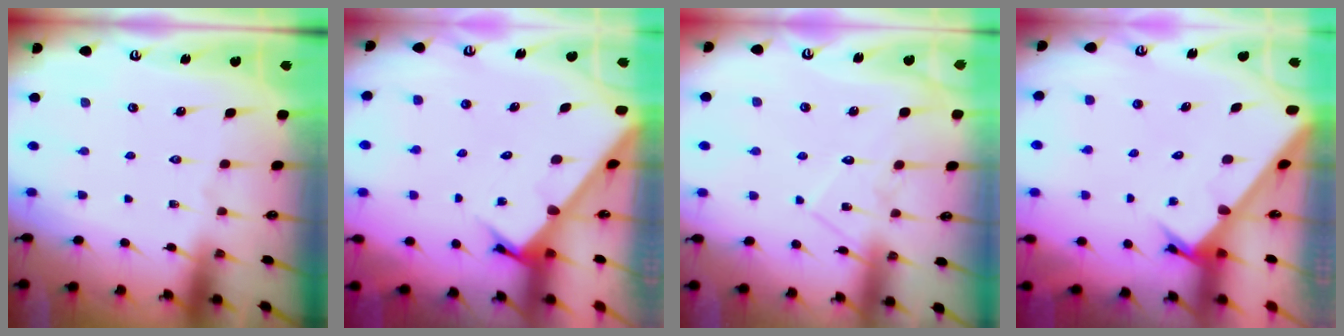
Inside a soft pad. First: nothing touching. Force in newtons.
{"total": 2.9, "press": 2.9, "slide": 0.2}
{"total": 9.1, "press": 9.1, "slide": 0.6}
{"total": 2.7, "press": 2.7, "slide": 0.3}